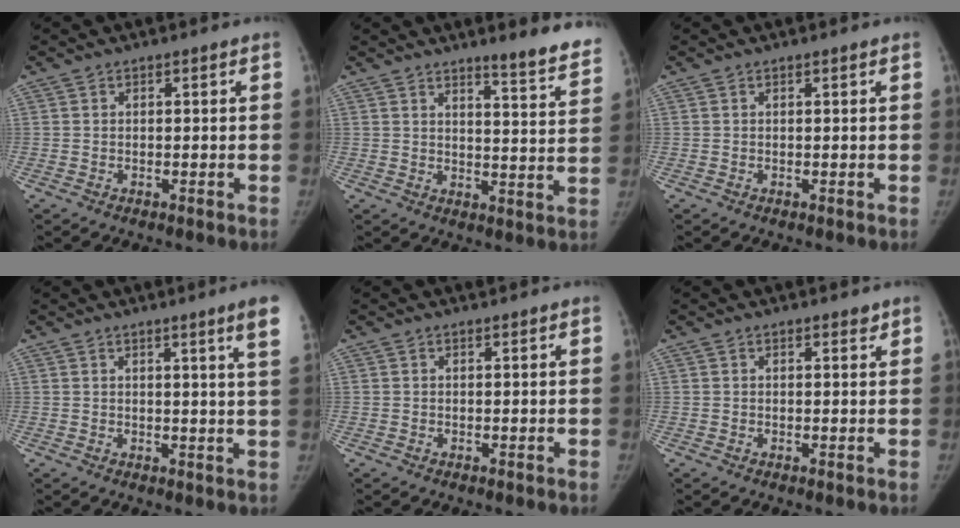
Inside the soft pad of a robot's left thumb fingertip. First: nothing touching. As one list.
[{"total": 10.2, "force": [8.6, 1.1, 5.4], "torque": [-0.040, -0.060, 0.102]}, {"total": 0.0}, {"total": 6.3, "force": [3.8, -0.9, 4.9], "torque": [-0.063, -0.022, 0.041]}, {"total": 0.0}, {"total": 1.2, "force": [1.0, 0.4, 0.5], "torque": [0.000, -0.005, 0.014]}]